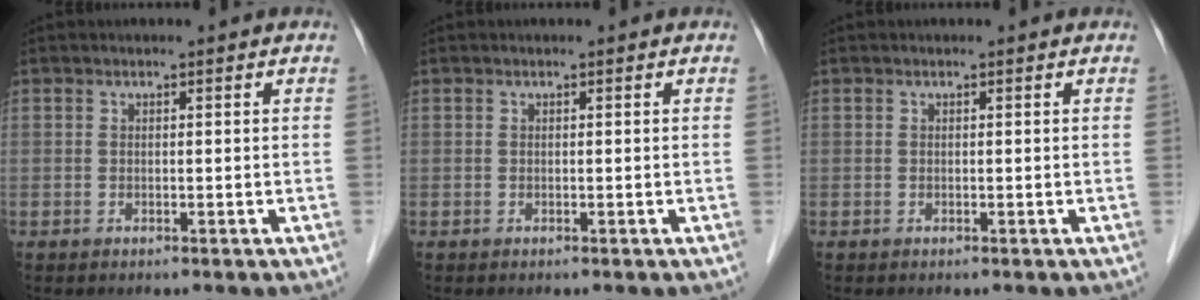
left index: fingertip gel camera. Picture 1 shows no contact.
{"total": 0.0}
{"total": 0.0}